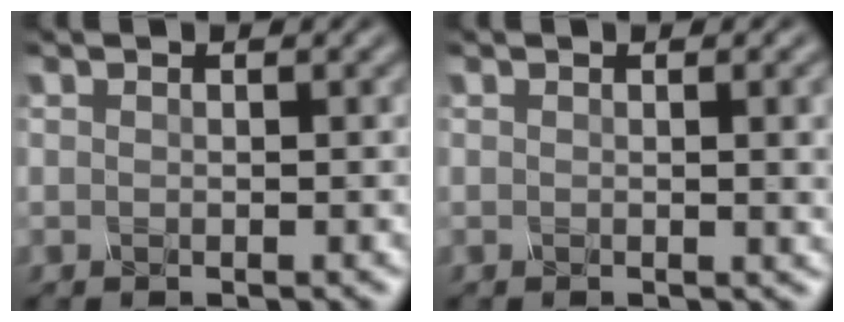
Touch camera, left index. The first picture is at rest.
{"total": 3.4, "force": [0.3, 1.2, 3.2], "torque": [-0.027, 0.005, 0.002]}